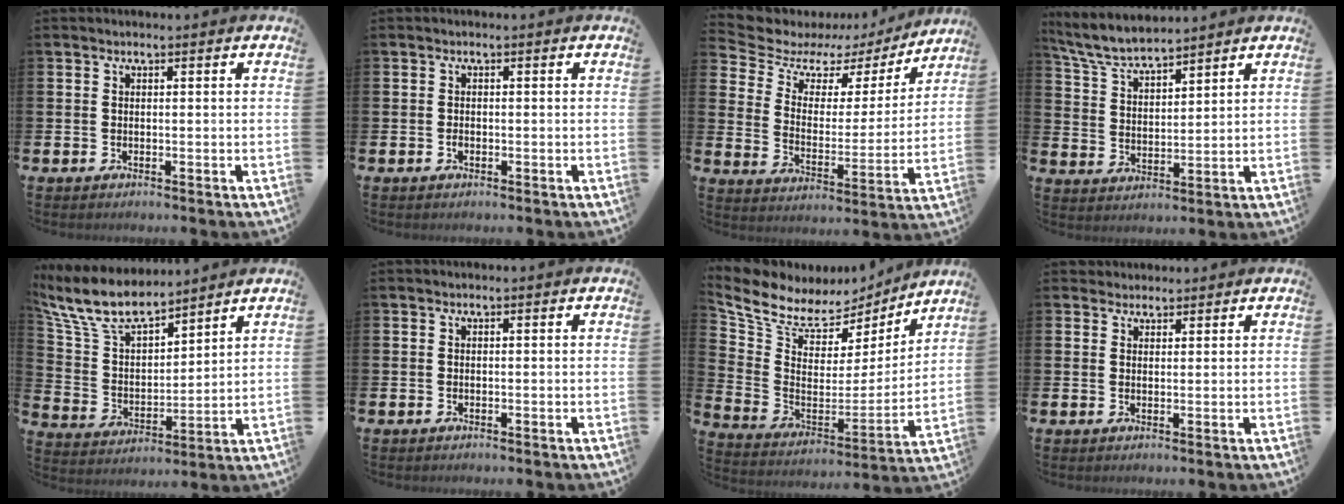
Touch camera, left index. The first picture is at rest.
{"total": 0.7, "force": [-0.3, 0.5, 0.4], "torque": [-0.017, 0.005, -0.005]}
{"total": 7.0, "force": [5.2, 4.4, 1.8], "torque": [-0.061, -0.034, 0.087]}
{"total": 6.5, "force": [6.2, 1.0, 1.9], "torque": [-0.066, -0.027, 0.113]}
{"total": 9.8, "force": [8.7, 2.9, 3.6], "torque": [-0.117, -0.043, 0.158]}
{"total": 0.0}
{"total": 8.4, "force": [7.4, 3.6, 1.7], "torque": [-0.087, -0.049, 0.131]}
{"total": 2.3, "force": [2.2, 0.9, -0.2], "torque": [0.006, -0.005, 0.039]}